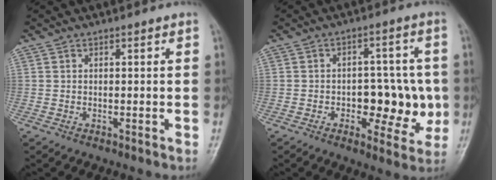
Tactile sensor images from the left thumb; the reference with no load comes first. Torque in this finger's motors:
{"motor_torque": [-0.21, 0.44, 0.18, -0.05, 0.12]}